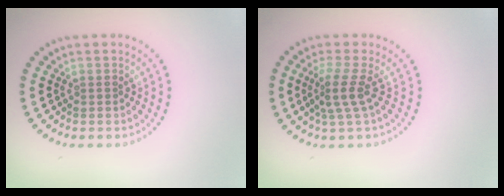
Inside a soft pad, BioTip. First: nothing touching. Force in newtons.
{"total": 2.7, "press": 1.9, "slide": 1.9}